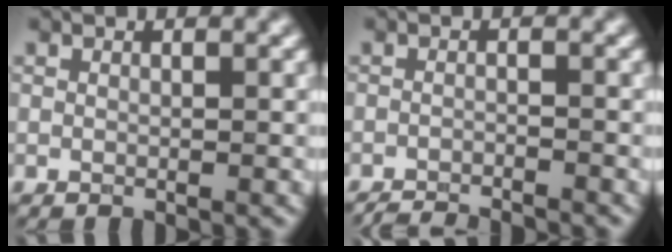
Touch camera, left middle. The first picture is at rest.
{"total": 4.0, "force": [-3.9, 0.3, 0.8], "torque": [-0.006, -0.013, -0.058]}